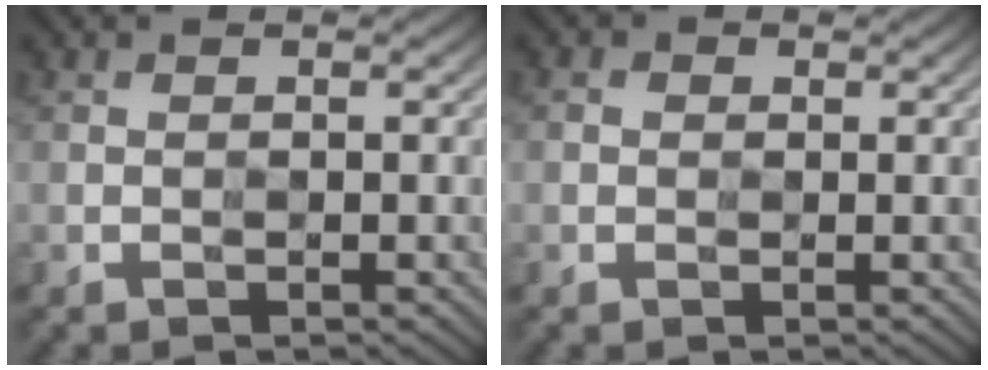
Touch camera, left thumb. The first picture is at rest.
{"total": 0.9, "force": [0.1, 0.8, 0.3], "torque": [-0.006, -0.001, -0.002]}